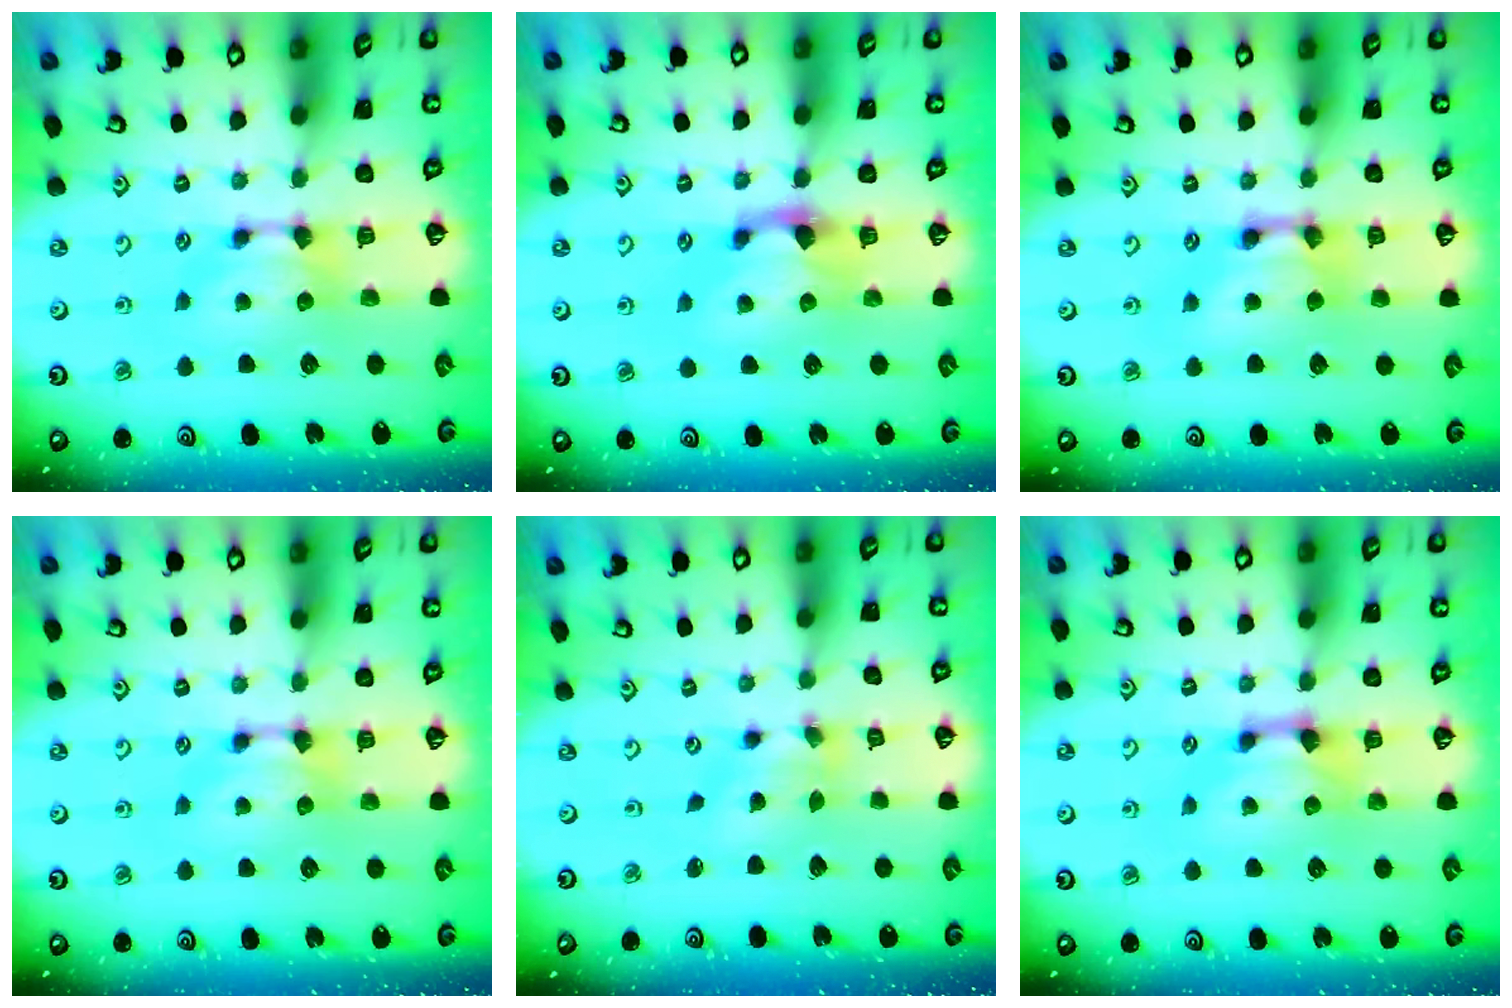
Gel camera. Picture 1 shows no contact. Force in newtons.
{"total": 1.4, "press": 0.9, "slide": 1.0}
{"total": 3.1, "press": 3.1, "slide": 0.3}
{"total": 0.0}
{"total": 2.0, "press": 1.5, "slide": 1.3}
{"total": 1.5, "press": 1.2, "slide": 0.9}